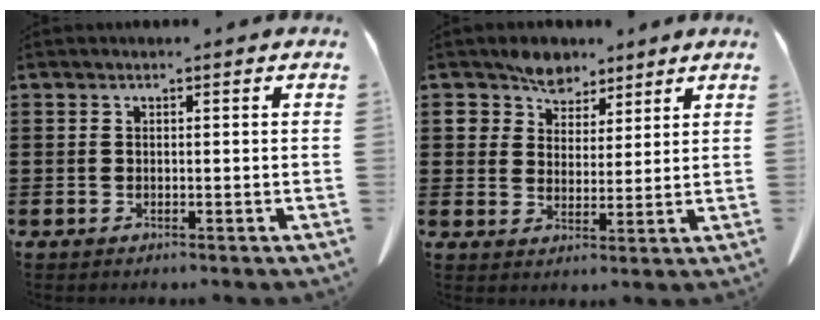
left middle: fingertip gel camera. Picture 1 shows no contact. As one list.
[{"total": 5.6, "force": [4.6, 3.1, 0.5], "torque": [-0.040, -0.011, 0.086]}]